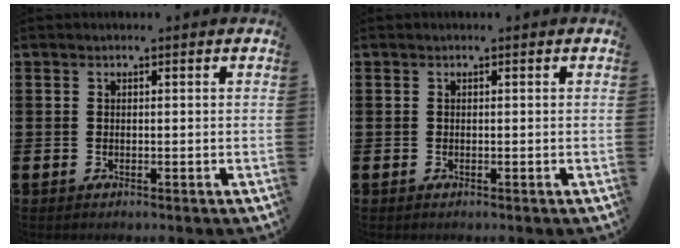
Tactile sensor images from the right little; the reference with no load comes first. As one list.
[{"total": 0.0}]